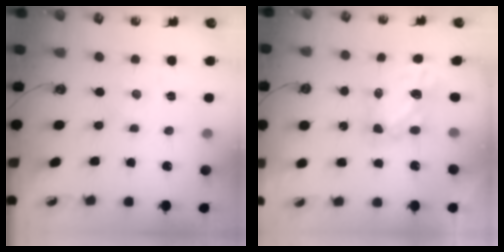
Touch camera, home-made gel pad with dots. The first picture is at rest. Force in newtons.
{"total": 7.0, "press": 6.9, "slide": 0.8}